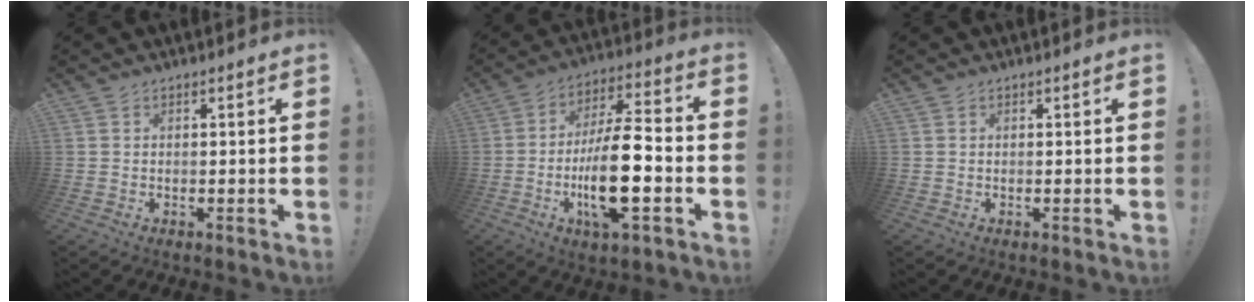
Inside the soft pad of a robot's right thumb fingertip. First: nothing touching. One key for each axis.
{"total": 17.3, "fx": -4.4, "fy": 5.6, "fz": 15.8, "tx": -0.293, "ty": 0.011, "tz": -0.075}
{"total": 0.0}